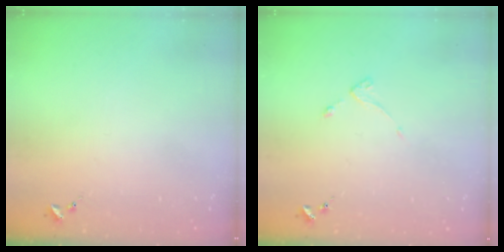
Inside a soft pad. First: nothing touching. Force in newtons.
{"total": 2.6, "press": 2.6, "slide": 0.5}